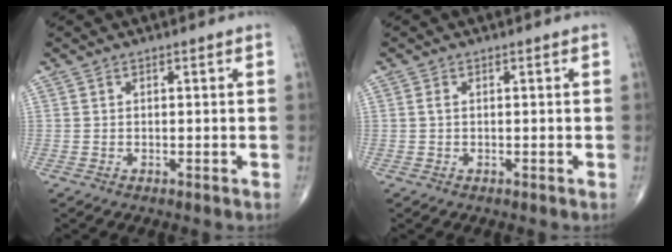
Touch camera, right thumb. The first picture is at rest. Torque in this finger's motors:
{"motor_torque": [-0.05, -0.06, 0.19, 0.18, 0.04]}